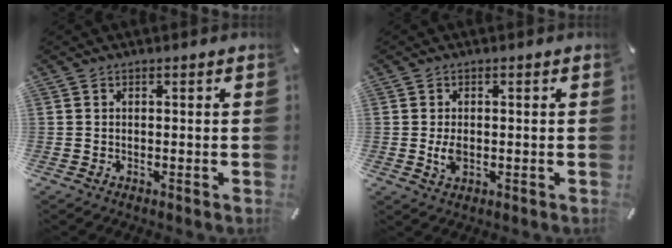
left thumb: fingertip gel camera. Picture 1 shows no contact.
{"total": 3.3, "force": [-0.2, 2.0, 2.6], "torque": [-0.055, -0.006, -0.009]}